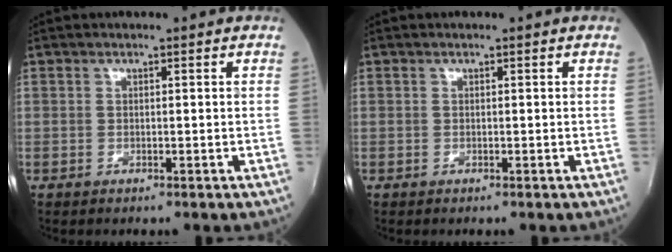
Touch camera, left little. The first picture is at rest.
{"total": 0.0}